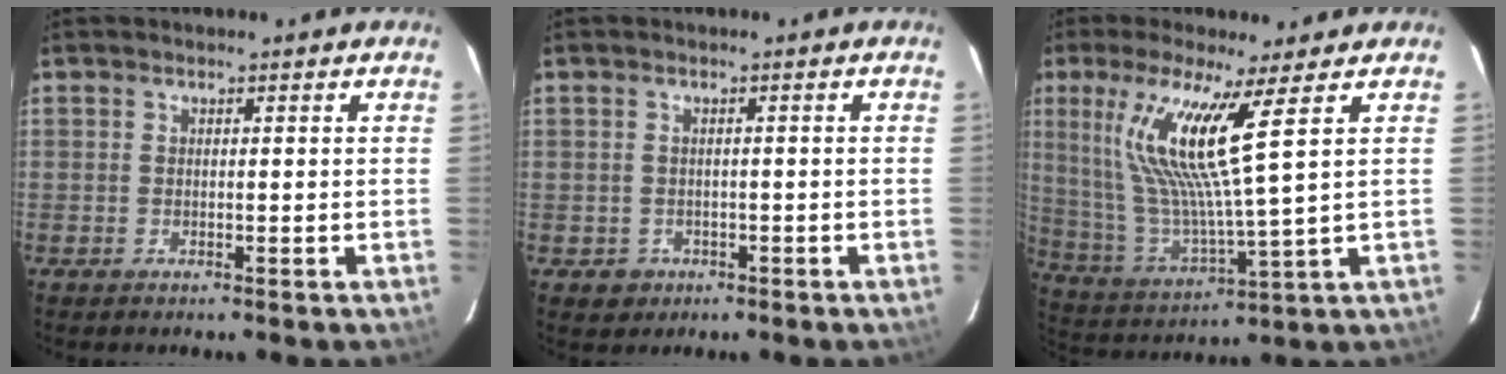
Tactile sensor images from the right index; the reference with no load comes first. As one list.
[{"total": 2.9, "force": [-0.9, 2.7, 0.4], "torque": [-0.011, 0.003, -0.007]}, {"total": 14.2, "force": [6.4, -0.5, 12.7], "torque": [-0.244, -0.006, 0.138]}]